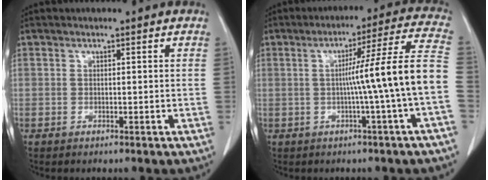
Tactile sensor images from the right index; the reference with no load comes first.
{"total": 12.5, "force": [-1.8, -2.4, 12.2], "torque": [-0.164, 0.015, -0.027]}